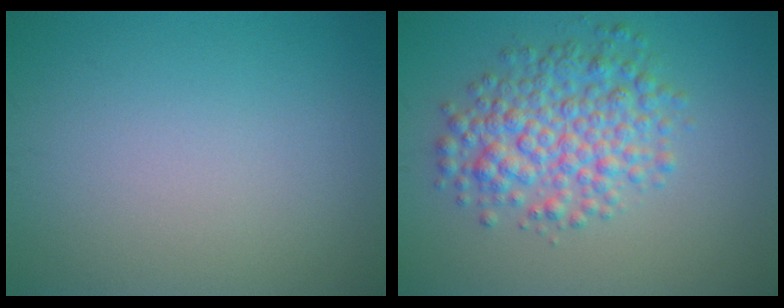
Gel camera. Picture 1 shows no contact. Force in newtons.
{"total": 5.7, "press": 5.7, "slide": 0.1}